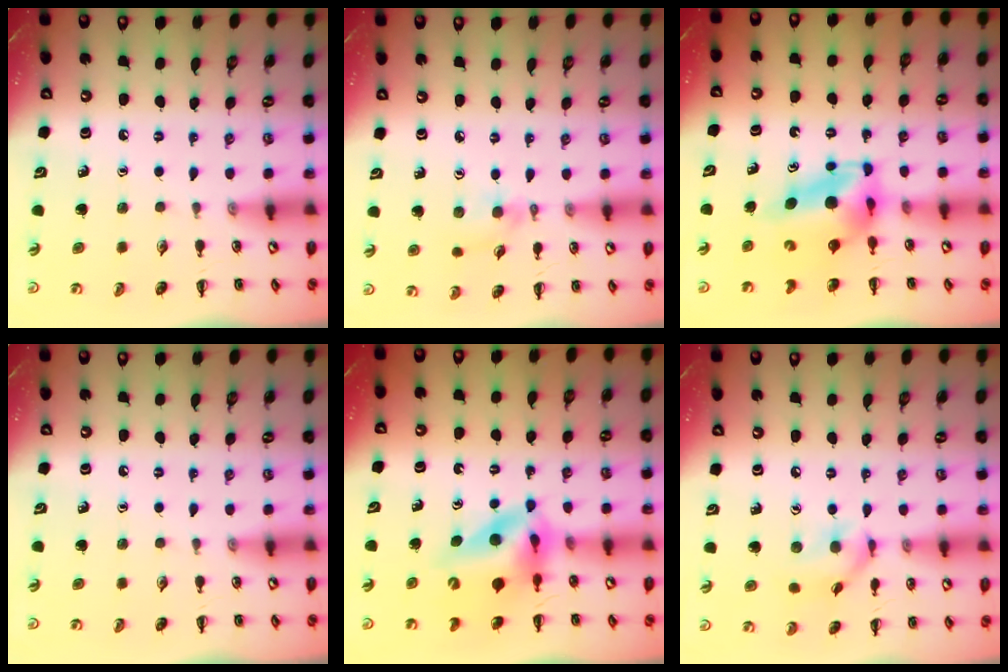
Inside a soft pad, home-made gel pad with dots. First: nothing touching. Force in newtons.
{"total": 3.8, "press": 3.5, "slide": 1.3}
{"total": 5.8, "press": 5.6, "slide": 1.5}
{"total": 0.0}
{"total": 11.0, "press": 10.4, "slide": 3.7}
{"total": 9.2, "press": 9.1, "slide": 0.8}